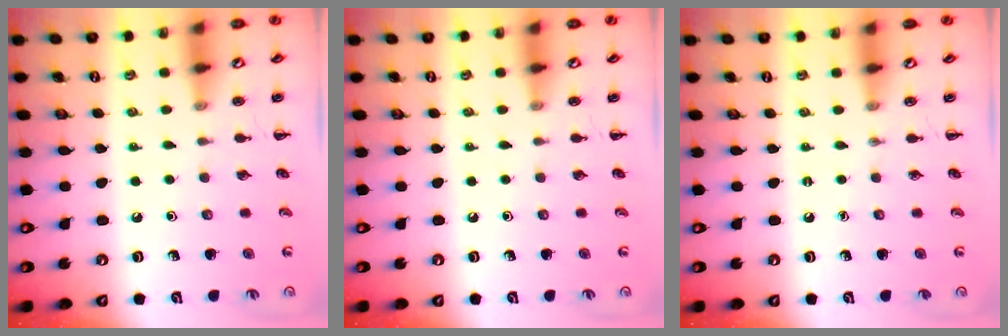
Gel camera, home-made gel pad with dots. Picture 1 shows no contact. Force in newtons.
{"total": 0.0}
{"total": 0.0}